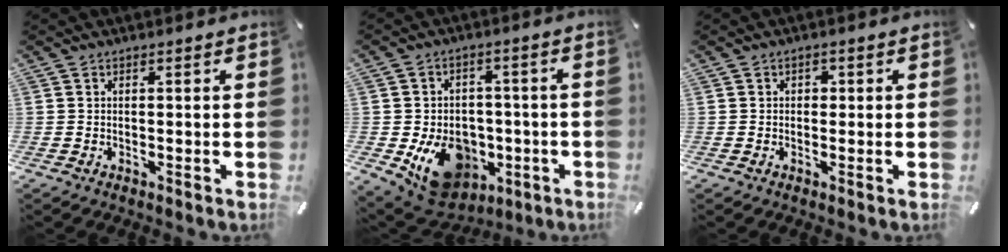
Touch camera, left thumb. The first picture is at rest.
{"total": 14.4, "force": [-4.6, 11.3, 7.6], "torque": [-0.109, 0.021, -0.070]}
{"total": 1.3, "force": [-0.1, 1.2, 0.5], "torque": [-0.011, 0.006, -0.005]}